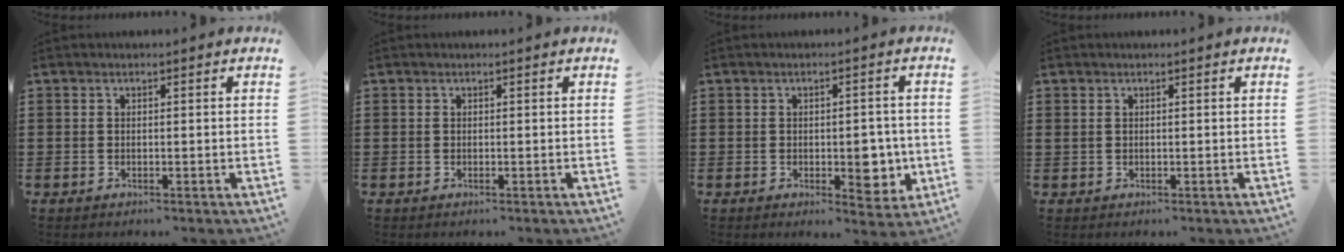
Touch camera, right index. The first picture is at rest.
{"total": 0.0}
{"total": 5.3, "force": [-1.1, 2.8, 4.3], "torque": [-0.057, 0.004, -0.021]}
{"total": 0.0}